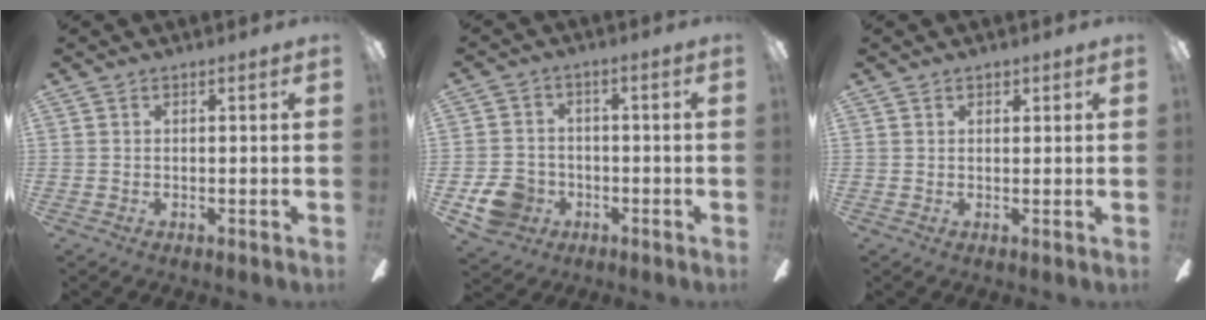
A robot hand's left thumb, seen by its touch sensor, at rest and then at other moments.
{"total": 7.8, "force": [-3.2, 6.7, 2.3], "torque": [-0.056, 0.025, -0.056]}
{"total": 1.0, "force": [0.8, 0.6, -0.1], "torque": [0.010, -0.003, 0.013]}